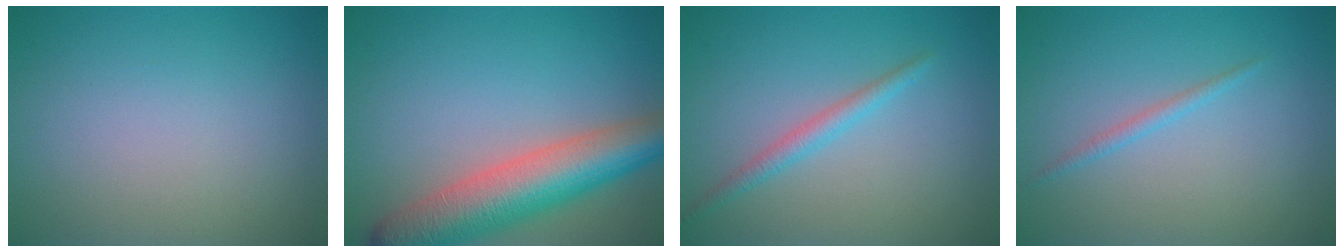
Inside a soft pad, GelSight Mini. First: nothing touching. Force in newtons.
{"total": 8.5, "press": 8.5, "slide": 0.4}
{"total": 1.8, "press": 1.8, "slide": 0.1}
{"total": 1.0, "press": 1.0, "slide": 0.1}